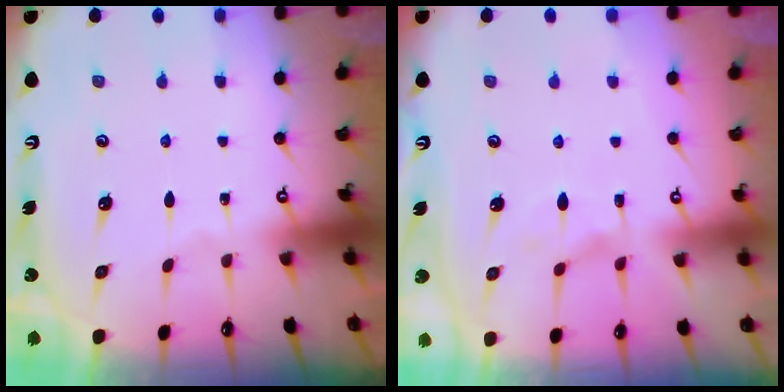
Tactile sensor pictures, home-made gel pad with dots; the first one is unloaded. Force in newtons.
{"total": 2.3, "press": 2.1, "slide": 0.9}